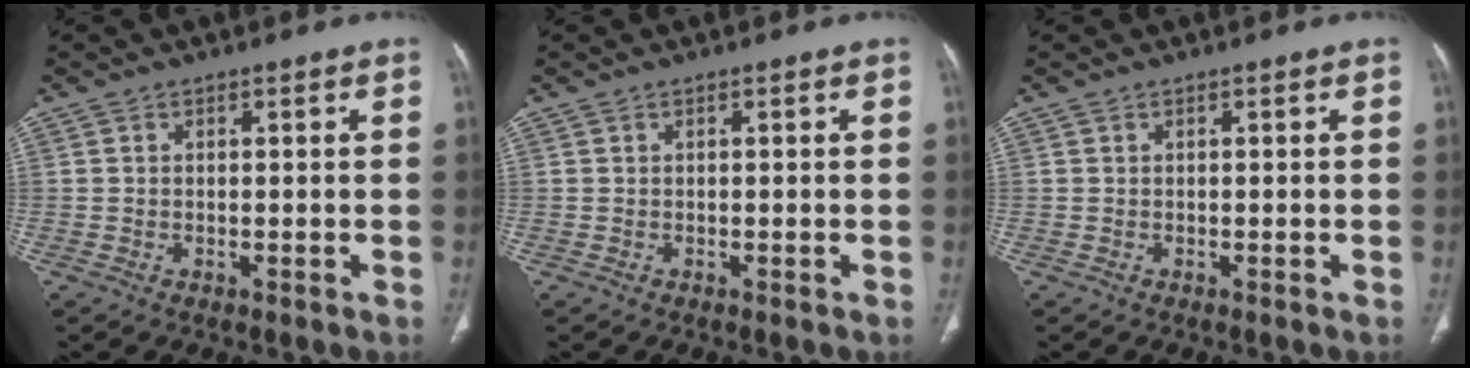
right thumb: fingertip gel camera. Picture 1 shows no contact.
{"total": 0.0}
{"total": 0.0}